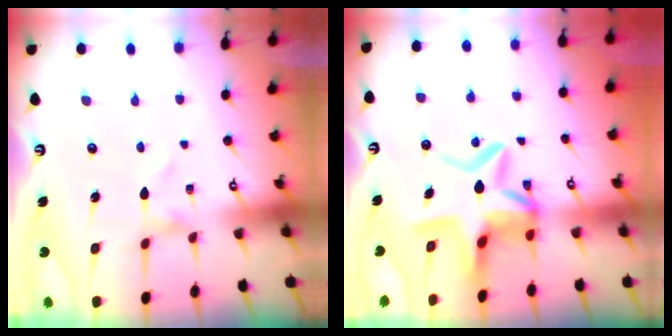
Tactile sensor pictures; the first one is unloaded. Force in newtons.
{"total": 11.8, "press": 11.5, "slide": 2.7}